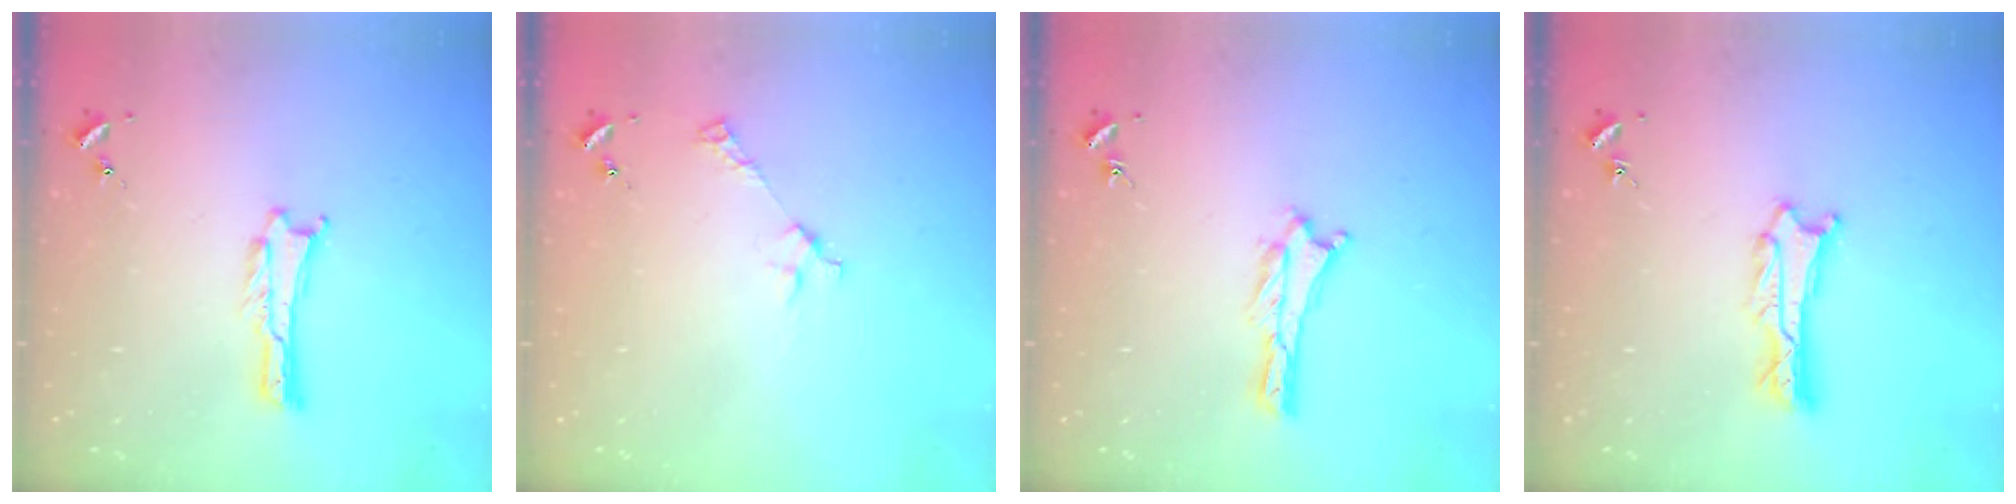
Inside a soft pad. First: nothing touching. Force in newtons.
{"total": 2.9, "press": 2.9, "slide": 0.2}
{"total": 0.0}
{"total": 1.2, "press": 1.2, "slide": 0.1}